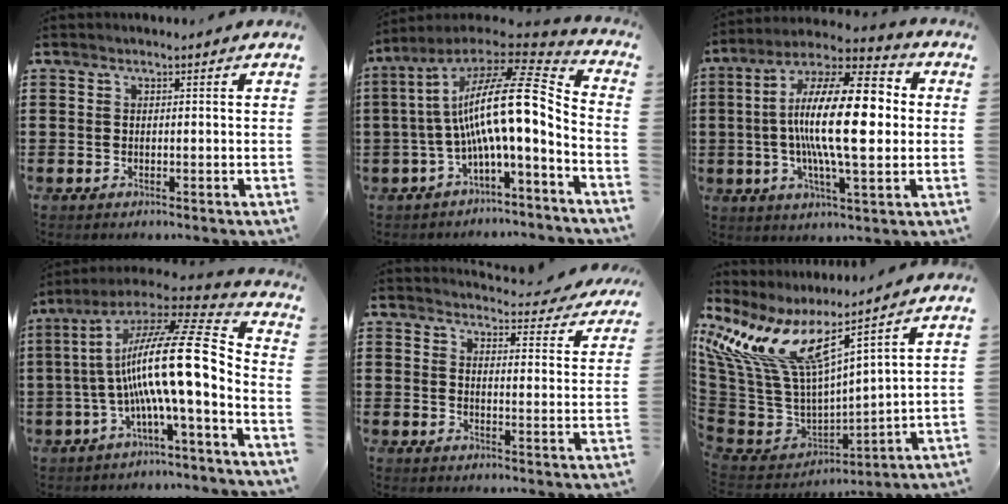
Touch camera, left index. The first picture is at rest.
{"total": 15.5, "force": [-0.7, 4.0, 15.0], "torque": [-0.292, -0.010, -0.025]}
{"total": 18.0, "force": [0.8, 5.7, 17.0], "torque": [-0.326, 0.002, 0.006]}
{"total": 17.3, "force": [-2.8, 2.5, 16.9], "torque": [-0.322, -0.010, -0.061]}
{"total": 3.9, "force": [3.8, 0.2, 0.8], "torque": [-0.019, -0.034, 0.060]}
{"total": 13.1, "force": [7.1, 5.0, 9.9], "torque": [-0.244, -0.052, 0.117]}